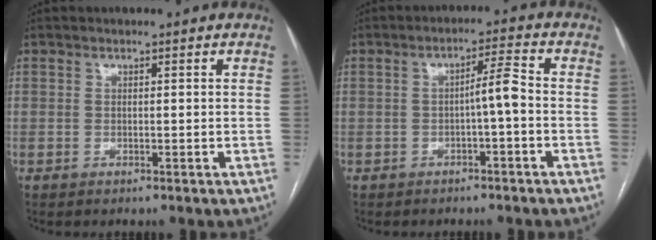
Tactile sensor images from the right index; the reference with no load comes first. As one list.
[{"total": 3.9, "force": [-0.9, 0.0, 3.8], "torque": [-0.058, 0.012, -0.014]}]